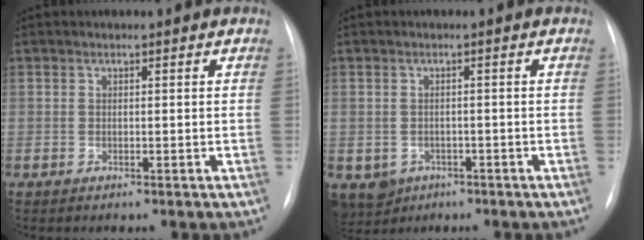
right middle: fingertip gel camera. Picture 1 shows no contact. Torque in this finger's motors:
{"motor_torque": [0.15, -0.17, 0.00, 0.01]}